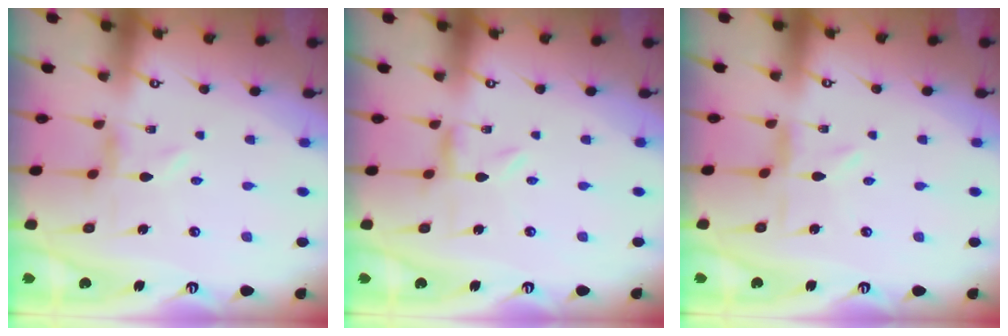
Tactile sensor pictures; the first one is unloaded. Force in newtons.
{"total": 1.4, "press": 1.4, "slide": 0.2}
{"total": 1.1, "press": 1.1, "slide": 0.2}